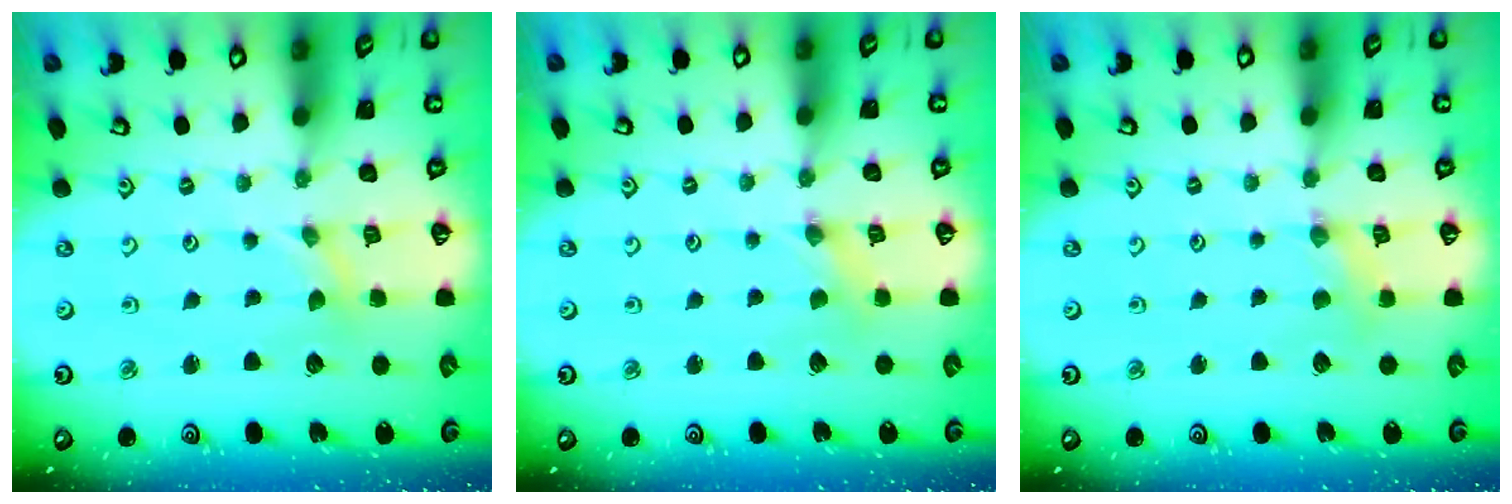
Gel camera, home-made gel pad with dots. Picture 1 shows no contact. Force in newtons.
{"total": 0.0}
{"total": 2.4, "press": 2.3, "slide": 0.3}